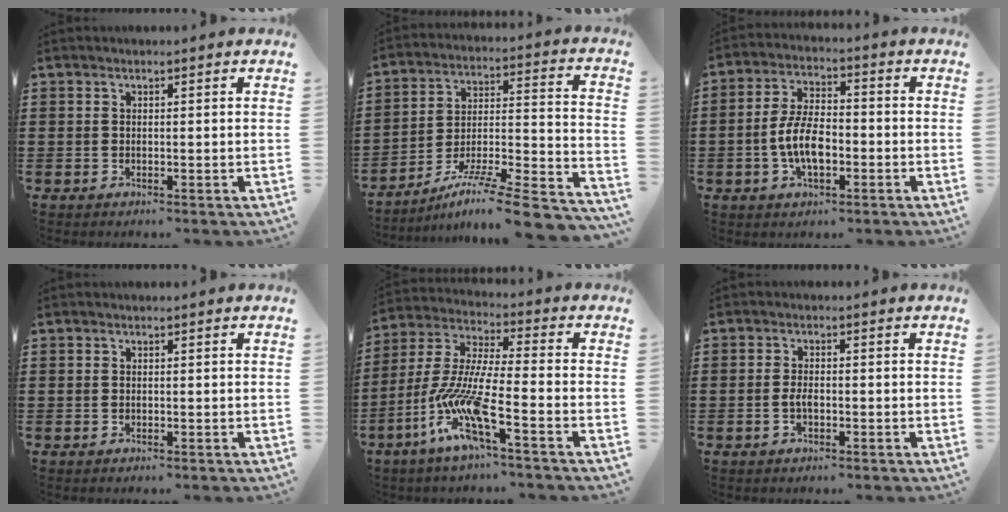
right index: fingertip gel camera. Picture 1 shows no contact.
{"total": 9.7, "force": [-7.2, -0.2, 6.5], "torque": [-0.109, -0.012, -0.143]}
{"total": 7.4, "force": [-2.0, 3.4, 6.3], "torque": [-0.144, -0.003, -0.042]}
{"total": 0.0}
{"total": 11.2, "force": [-6.6, 1.4, 8.9], "torque": [-0.213, -0.026, -0.139]}
{"total": 2.2, "force": [-0.8, 1.0, 1.9], "torque": [-0.044, -0.002, -0.016]}